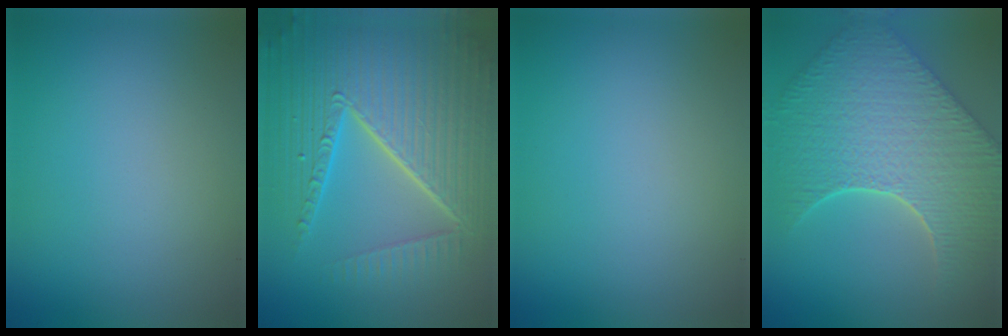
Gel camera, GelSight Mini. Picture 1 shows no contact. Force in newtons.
{"total": 10.6, "press": 6.6, "slide": 8.3}
{"total": 0.0}
{"total": 9.4, "press": 7.5, "slide": 5.6}